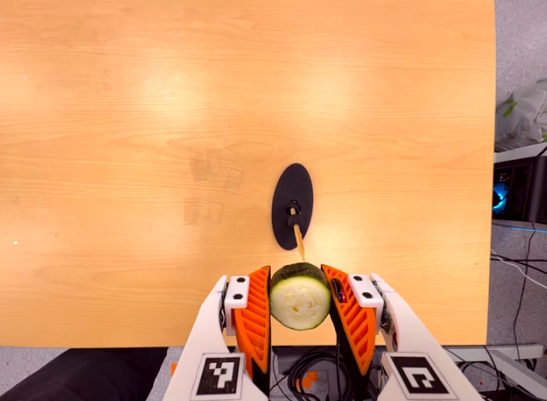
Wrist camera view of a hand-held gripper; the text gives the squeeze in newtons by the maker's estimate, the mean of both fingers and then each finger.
{"total": 12.7, "left": 11.8, "right": 13.6}